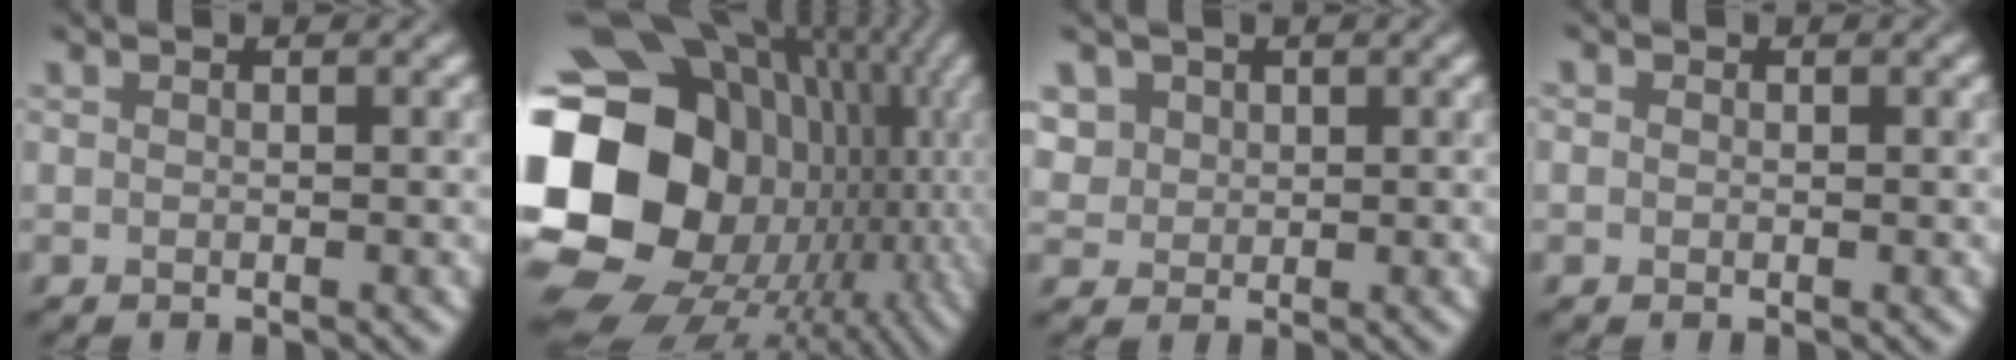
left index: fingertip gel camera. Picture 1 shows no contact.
{"total": 21.6, "force": [-2.2, 18.4, 11.2], "torque": [-0.242, -0.003, -0.038]}
{"total": 1.4, "force": [0.7, 1.1, -0.3], "torque": [-0.026, 0.006, 0.048]}
{"total": 1.3, "force": [-0.5, -0.6, -1.1], "torque": [0.002, 0.000, 0.013]}